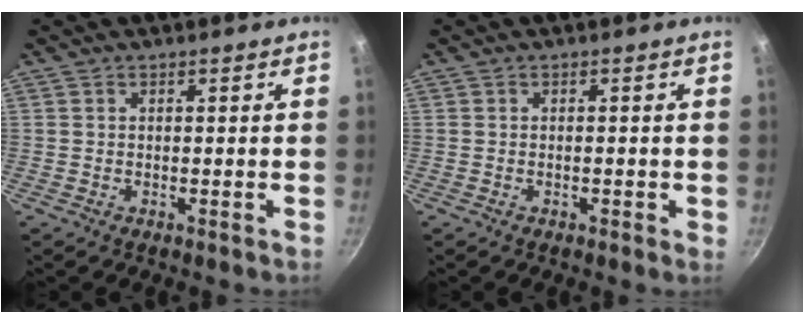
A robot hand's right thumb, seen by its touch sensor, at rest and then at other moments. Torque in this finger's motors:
{"motor_torque": [-0.89, 0.08, -0.72, -0.04, -0.11]}